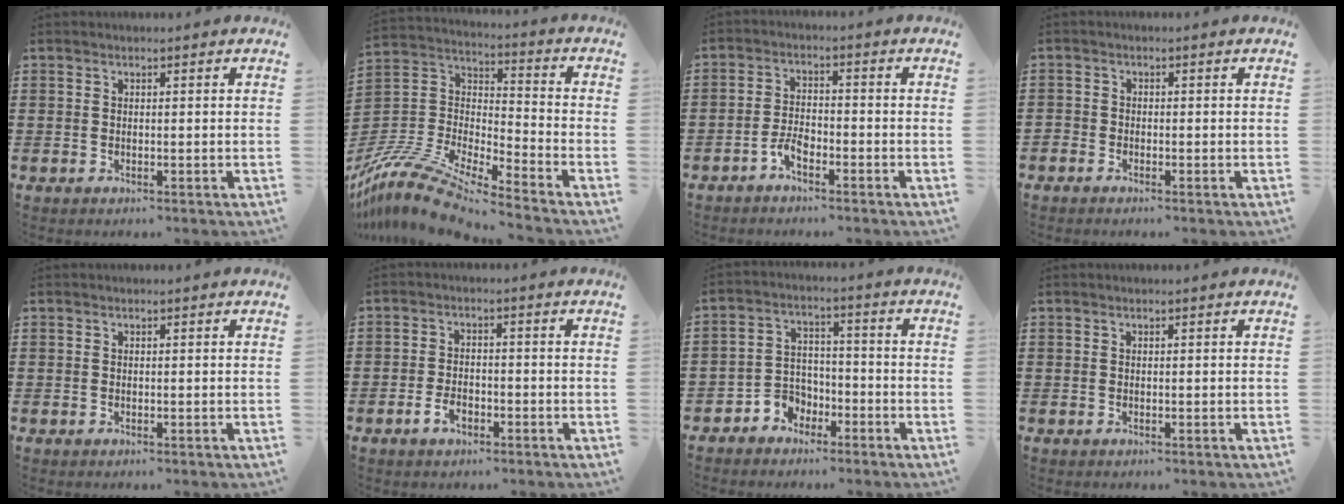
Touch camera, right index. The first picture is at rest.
{"total": 12.5, "force": [-11.2, 1.3, 5.3], "torque": [-0.126, 0.012, -0.231]}
{"total": 3.3, "force": [-2.2, 1.4, 2.1], "torque": [-0.052, 0.001, -0.047]}
{"total": 1.3, "force": [-1.2, 0.4, 0.0], "torque": [-0.003, 0.001, -0.027]}
{"total": 0.0}
{"total": 3.4, "force": [-1.9, 1.7, 2.2], "torque": [-0.046, -0.001, -0.039]}
{"total": 4.1, "force": [-2.8, 2.9, 0.3], "torque": [-0.017, 0.008, -0.060]}
{"total": 0.0}